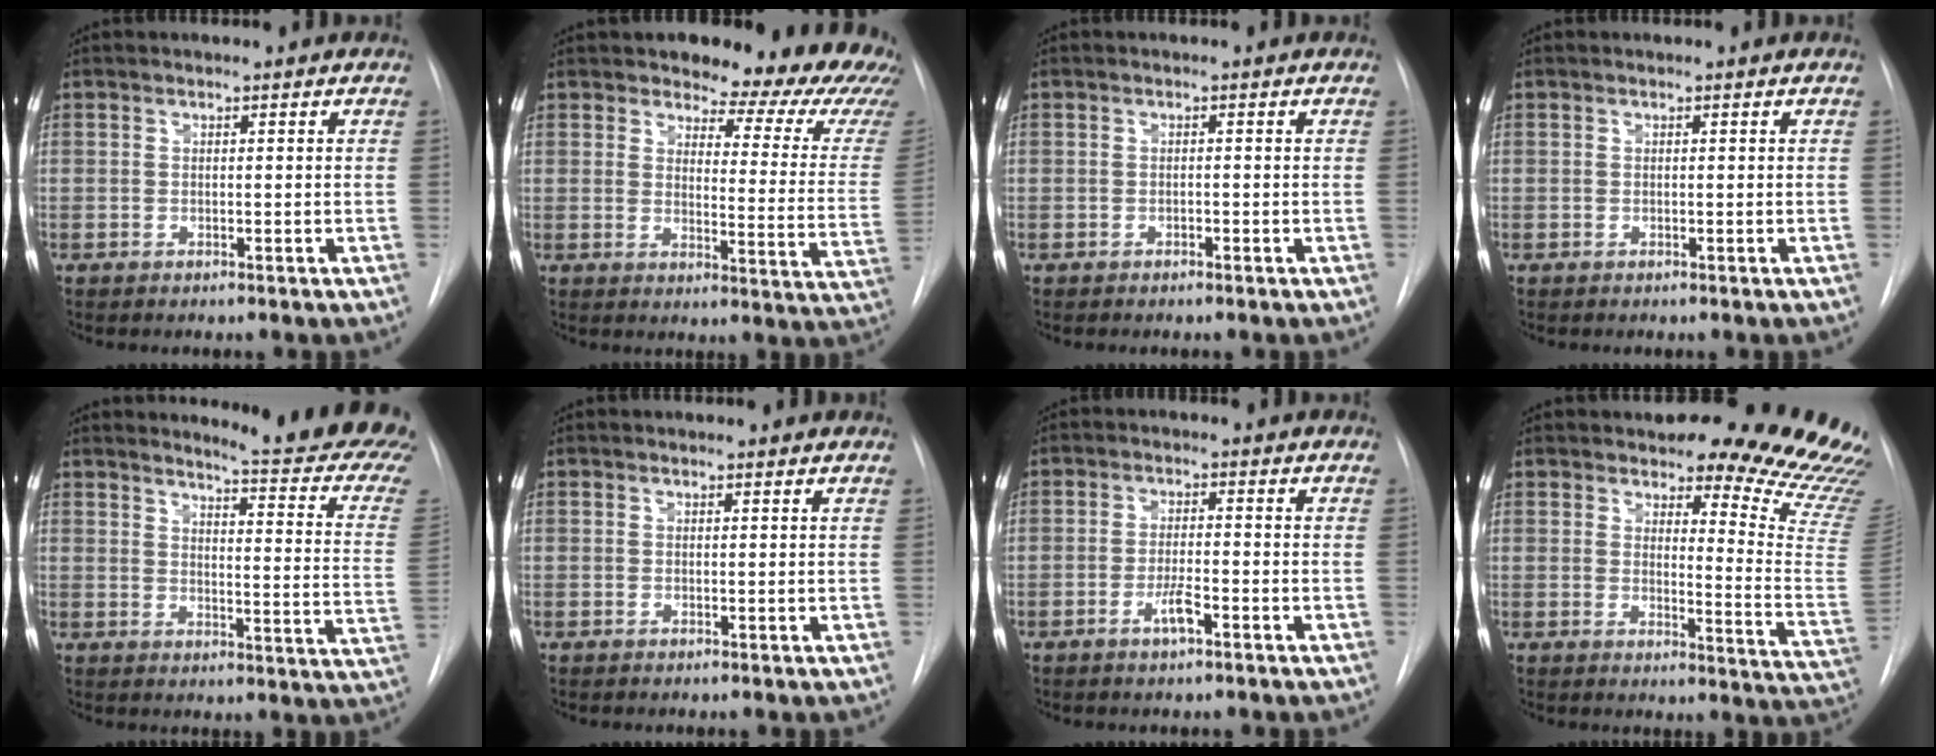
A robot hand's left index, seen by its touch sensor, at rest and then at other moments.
{"total": 19.2, "force": [16.9, 5.0, 7.7], "torque": [-0.081, -0.088, 0.183]}
{"total": 0.6, "force": [-0.5, 0.3, 0.2], "torque": [-0.005, 0.000, -0.011]}
{"total": 0.0}
{"total": 16.5, "force": [15.2, -0.1, 6.4], "torque": [-0.086, -0.116, 0.161]}
{"total": 0.9, "force": [0.8, 0.3, 0.1], "torque": [-0.008, 0.003, 0.008]}
{"total": 3.2, "force": [-1.7, 0.5, 2.7], "torque": [-0.052, -0.001, -0.031]}
{"total": 19.2, "force": [18.0, 2.3, 6.3], "torque": [-0.061, -0.134, 0.190]}